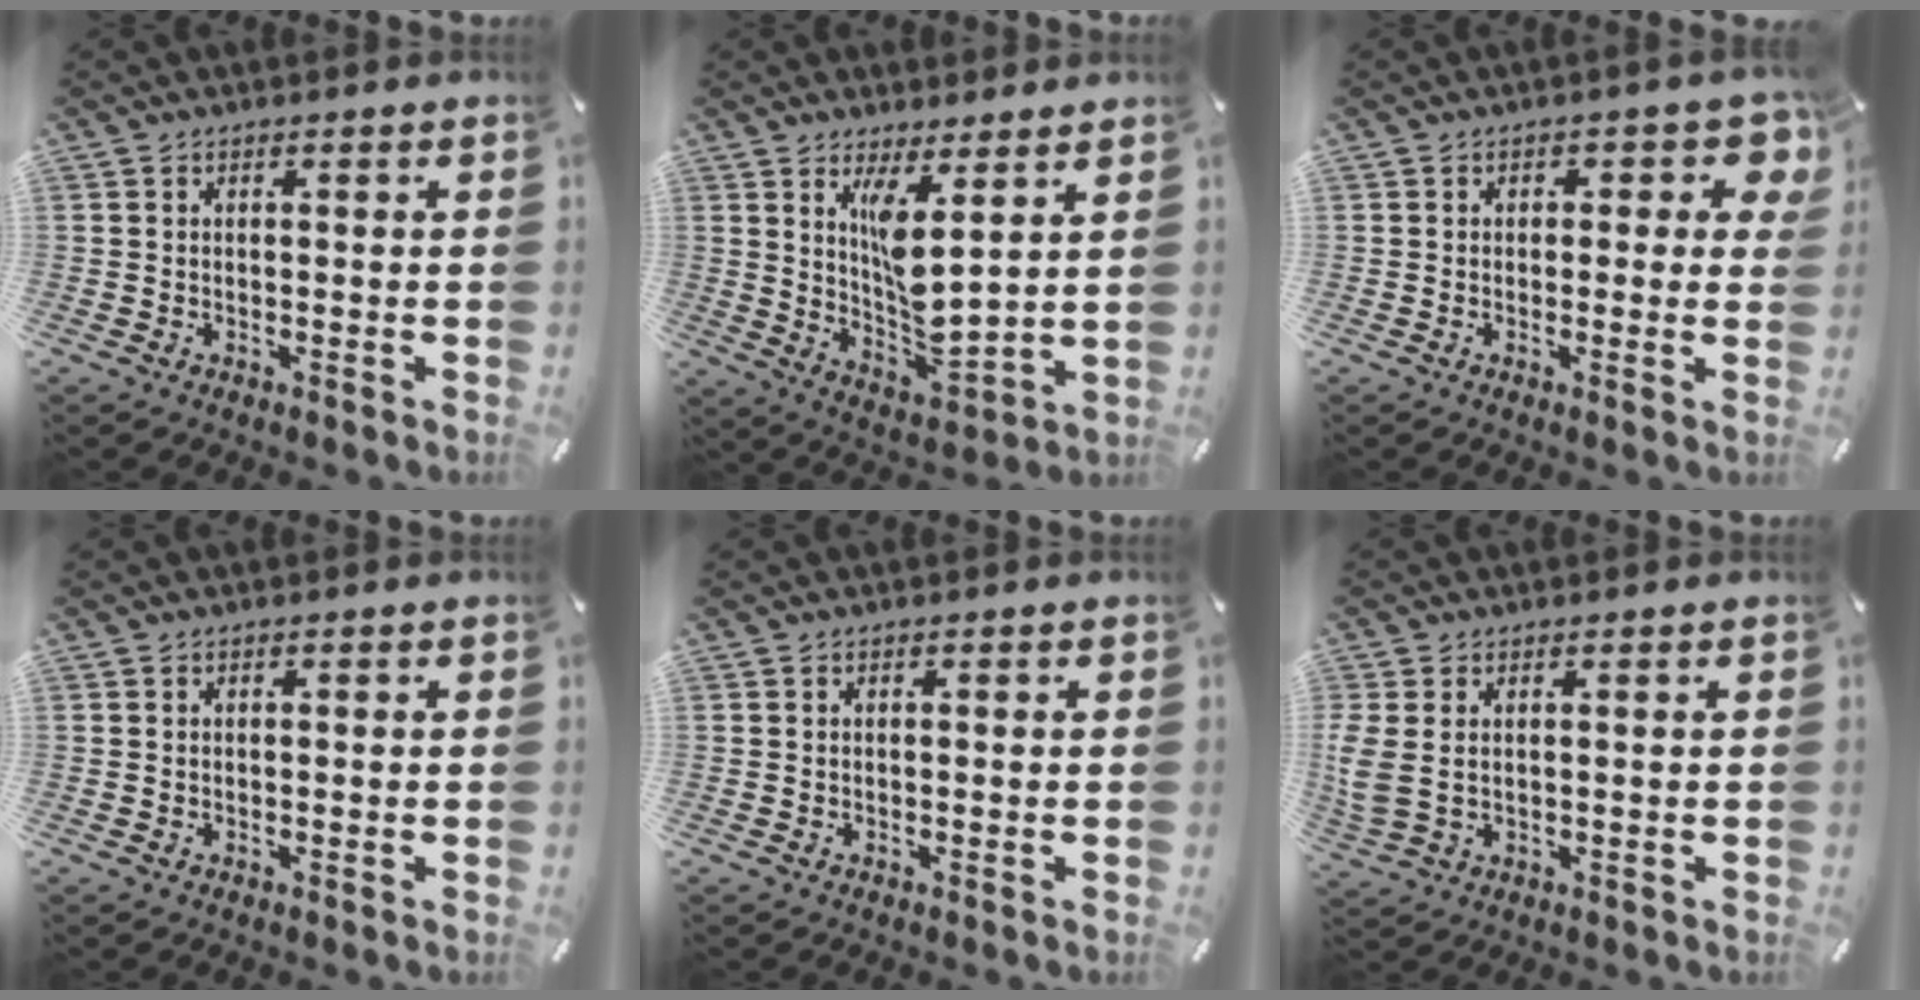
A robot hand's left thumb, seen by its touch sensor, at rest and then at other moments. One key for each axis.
{"total": 9.9, "fx": 4.8, "fy": 2.9, "fz": 8.1, "tx": -0.153, "ty": -0.047, "tz": 0.086}
{"total": 4.9, "fx": 1.8, "fy": 2.9, "fz": 3.5, "tx": -0.033, "ty": -0.005, "tz": 0.024}
{"total": 0.0}
{"total": 0.0}
{"total": 4.5, "fx": 0.9, "fy": 3.0, "fz": 3.3, "tx": -0.083, "ty": -0.003, "tz": 0.015}